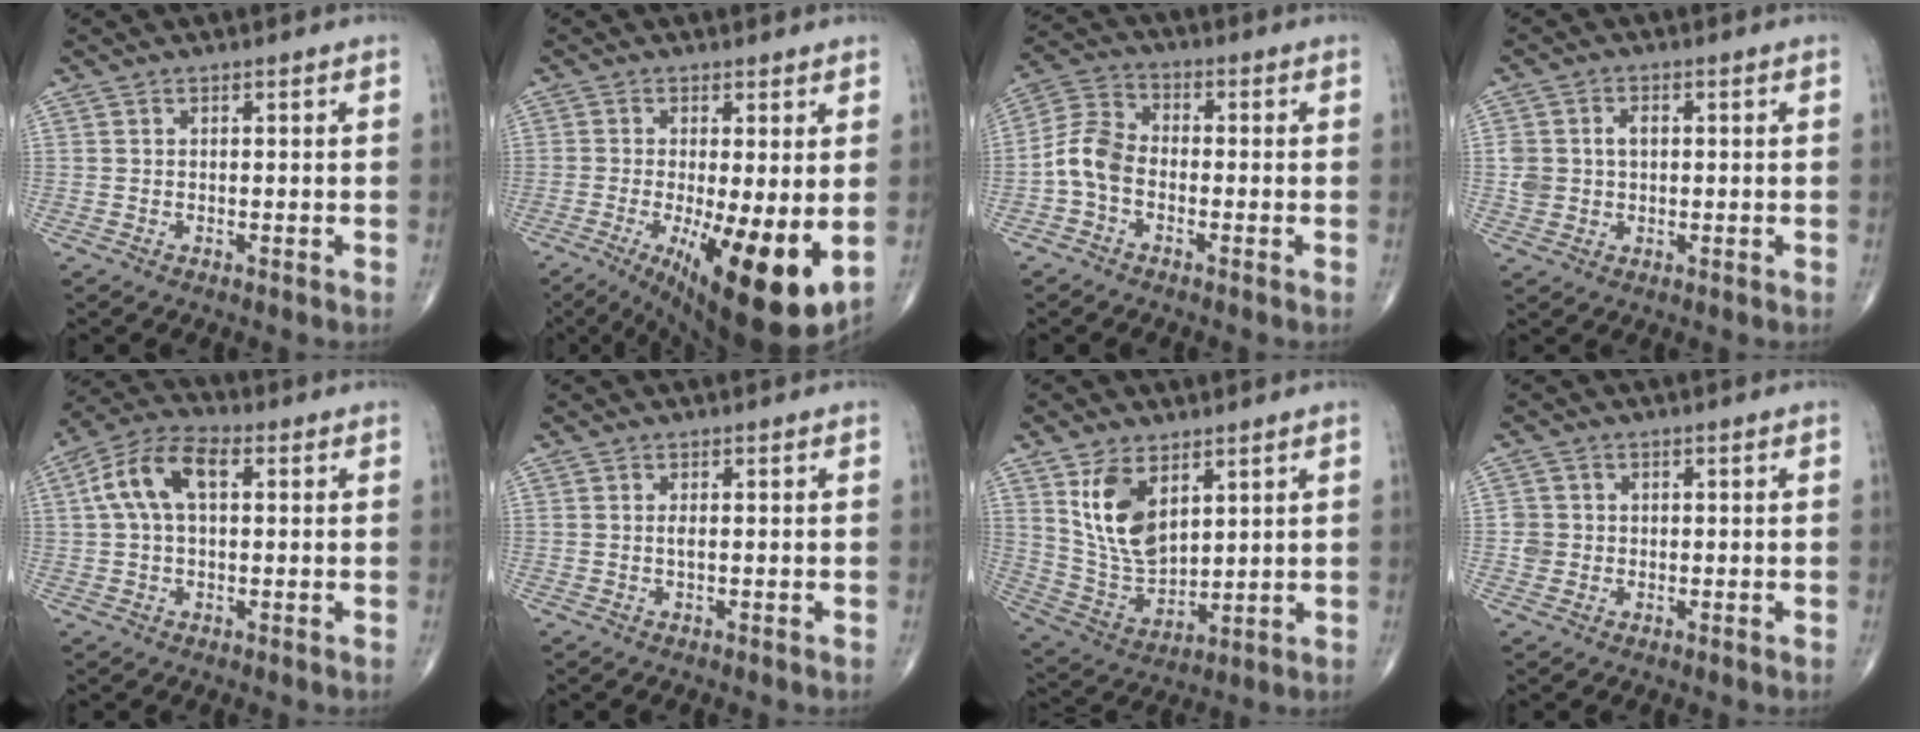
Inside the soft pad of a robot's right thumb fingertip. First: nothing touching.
{"total": 16.0, "force": [-3.5, 4.7, 15.0], "torque": [-0.212, -0.028, -0.035]}
{"total": 7.0, "force": [-2.0, 4.6, 4.8], "torque": [-0.089, 0.026, -0.055]}
{"total": 4.7, "force": [0.6, 3.6, 3.0], "torque": [-0.044, 0.006, 0.013]}
{"total": 10.0, "force": [2.0, 5.4, 8.2], "torque": [-0.165, 0.032, 0.031]}
{"total": 0.8, "force": [0.0, 0.1, 0.8], "torque": [-0.019, -0.002, 0.000]}
{"total": 12.0, "force": [5.2, 6.8, 8.3], "torque": [-0.139, -0.028, 0.118]}
{"total": 2.5, "force": [-0.1, 2.5, 0.4], "torque": [0.014, 0.008, -0.003]}